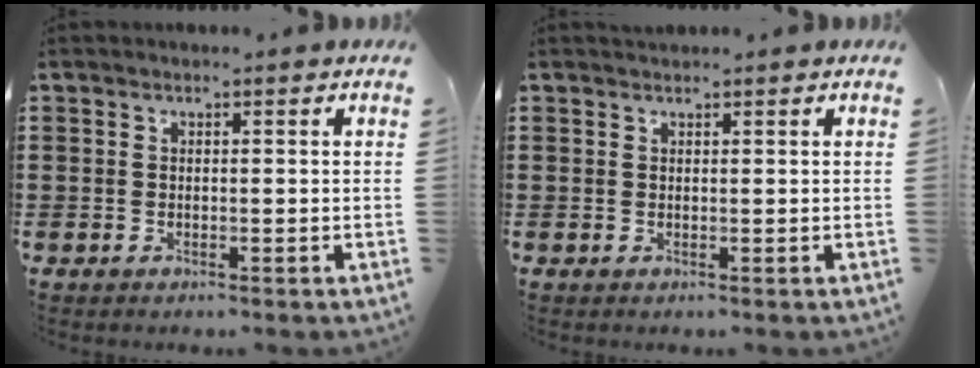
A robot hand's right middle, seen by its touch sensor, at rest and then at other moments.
{"total": 0.7, "force": [0.7, 0.0, -0.1], "torque": [-0.001, -0.002, 0.015]}